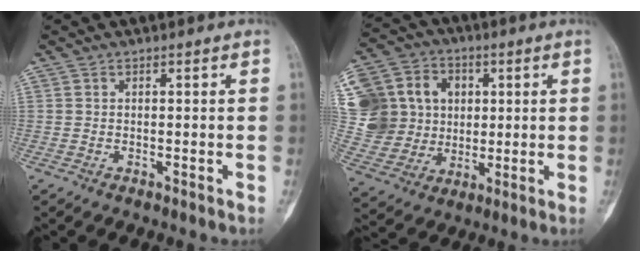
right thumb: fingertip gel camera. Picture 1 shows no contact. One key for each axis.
{"total": 22.0, "fx": 4.1, "fy": 19.1, "fz": 10.2, "tx": -0.201, "ty": 0.040, "tz": 0.094}